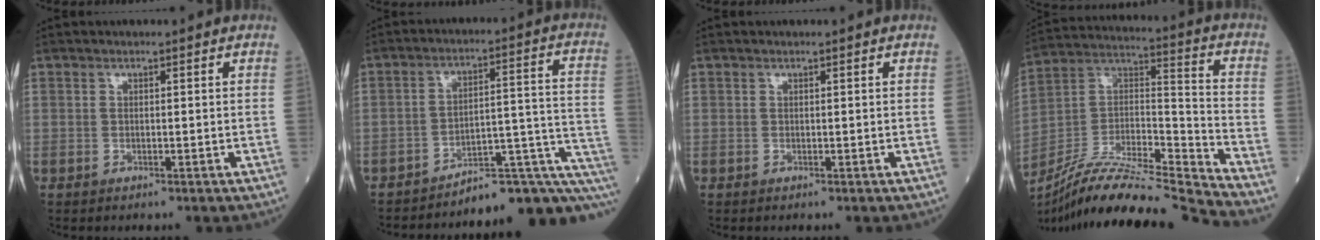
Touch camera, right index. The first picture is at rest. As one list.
[{"total": 14.1, "force": [-12.3, 1.9, 6.6], "torque": [-0.032, 0.063, -0.164]}, {"total": 0.0}, {"total": 21.3, "force": [-19.7, -1.0, 8.1], "torque": [-0.170, 0.008, -0.348]}]